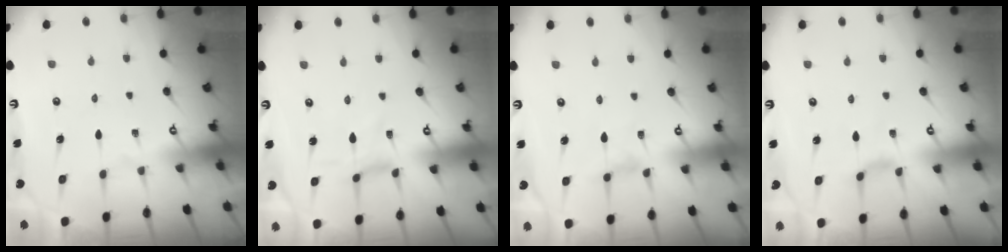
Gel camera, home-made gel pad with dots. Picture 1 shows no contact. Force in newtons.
{"total": 0.0}
{"total": 1.2, "press": 1.2, "slide": 0.3}
{"total": 2.1, "press": 2.1, "slide": 0.4}